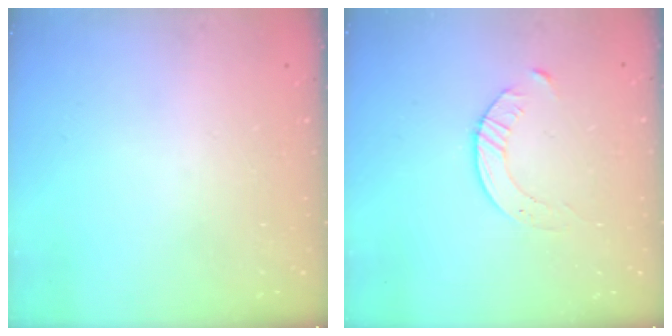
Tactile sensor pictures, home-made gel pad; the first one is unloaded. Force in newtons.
{"total": 4.6, "press": 4.5, "slide": 0.6}